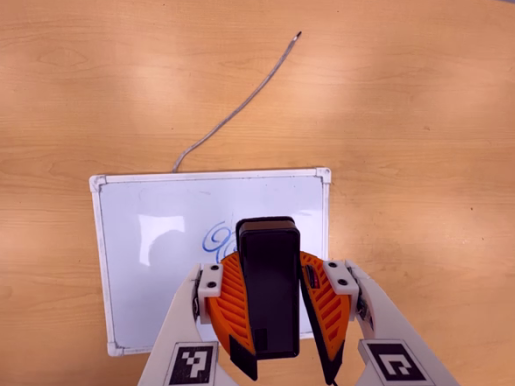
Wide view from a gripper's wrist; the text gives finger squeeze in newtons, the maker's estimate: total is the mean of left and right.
{"total": 10.3, "left": 9.6, "right": 10.9}